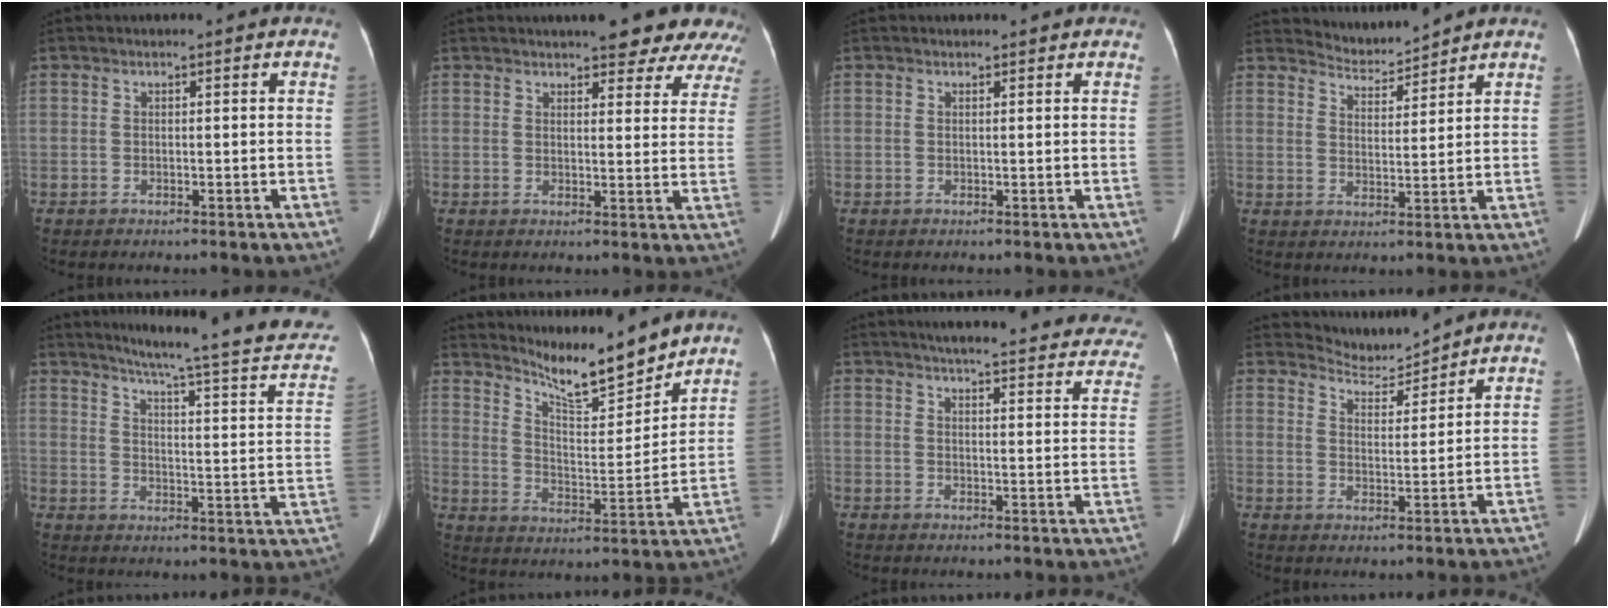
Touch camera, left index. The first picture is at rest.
{"total": 15.1, "force": [13.8, 2.9, 5.3], "torque": [-0.039, -0.029, 0.139]}
{"total": 0.9, "force": [0.8, 0.3, 0.2], "torque": [-0.012, 0.004, 0.008]}
{"total": 4.2, "force": [4.1, -0.3, -0.8], "torque": [0.007, -0.002, 0.077]}
{"total": 22.7, "force": [19.8, 0.2, 11.0], "torque": [-0.147, -0.059, 0.236]}
{"total": 11.5, "force": [10.9, 0.5, 3.7], "torque": [-0.077, -0.014, 0.182]}
{"total": 28.3, "force": [25.9, 4.5, 10.5], "torque": [-0.139, -0.060, 0.288]}
{"total": 4.8, "force": [4.7, -0.3, -0.9], "torque": [0.008, -0.006, 0.087]}